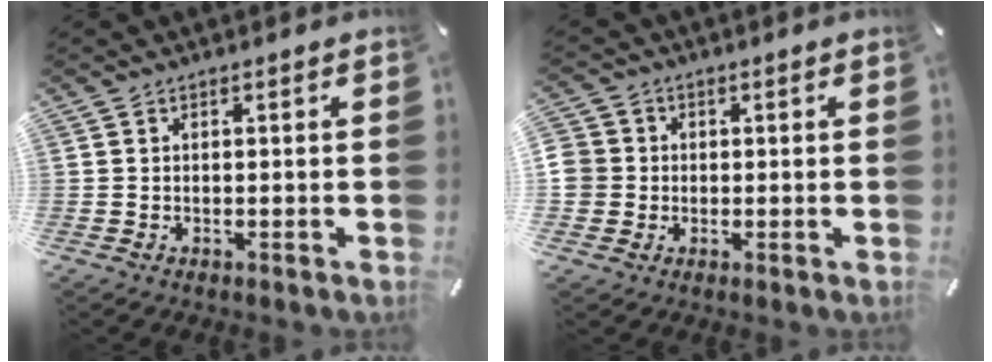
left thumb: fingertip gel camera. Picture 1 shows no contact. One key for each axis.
{"total": 5.6, "fx": 0.2, "fy": 5.6, "fz": 0.8, "tx": -0.032, "ty": 0.007, "tz": 0.003}